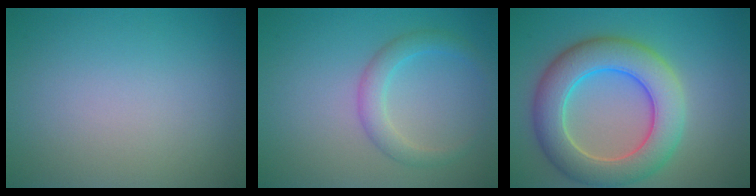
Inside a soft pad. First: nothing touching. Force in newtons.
{"total": 2.4, "press": 2.4, "slide": 0.1}
{"total": 8.2, "press": 8.2, "slide": 0.5}